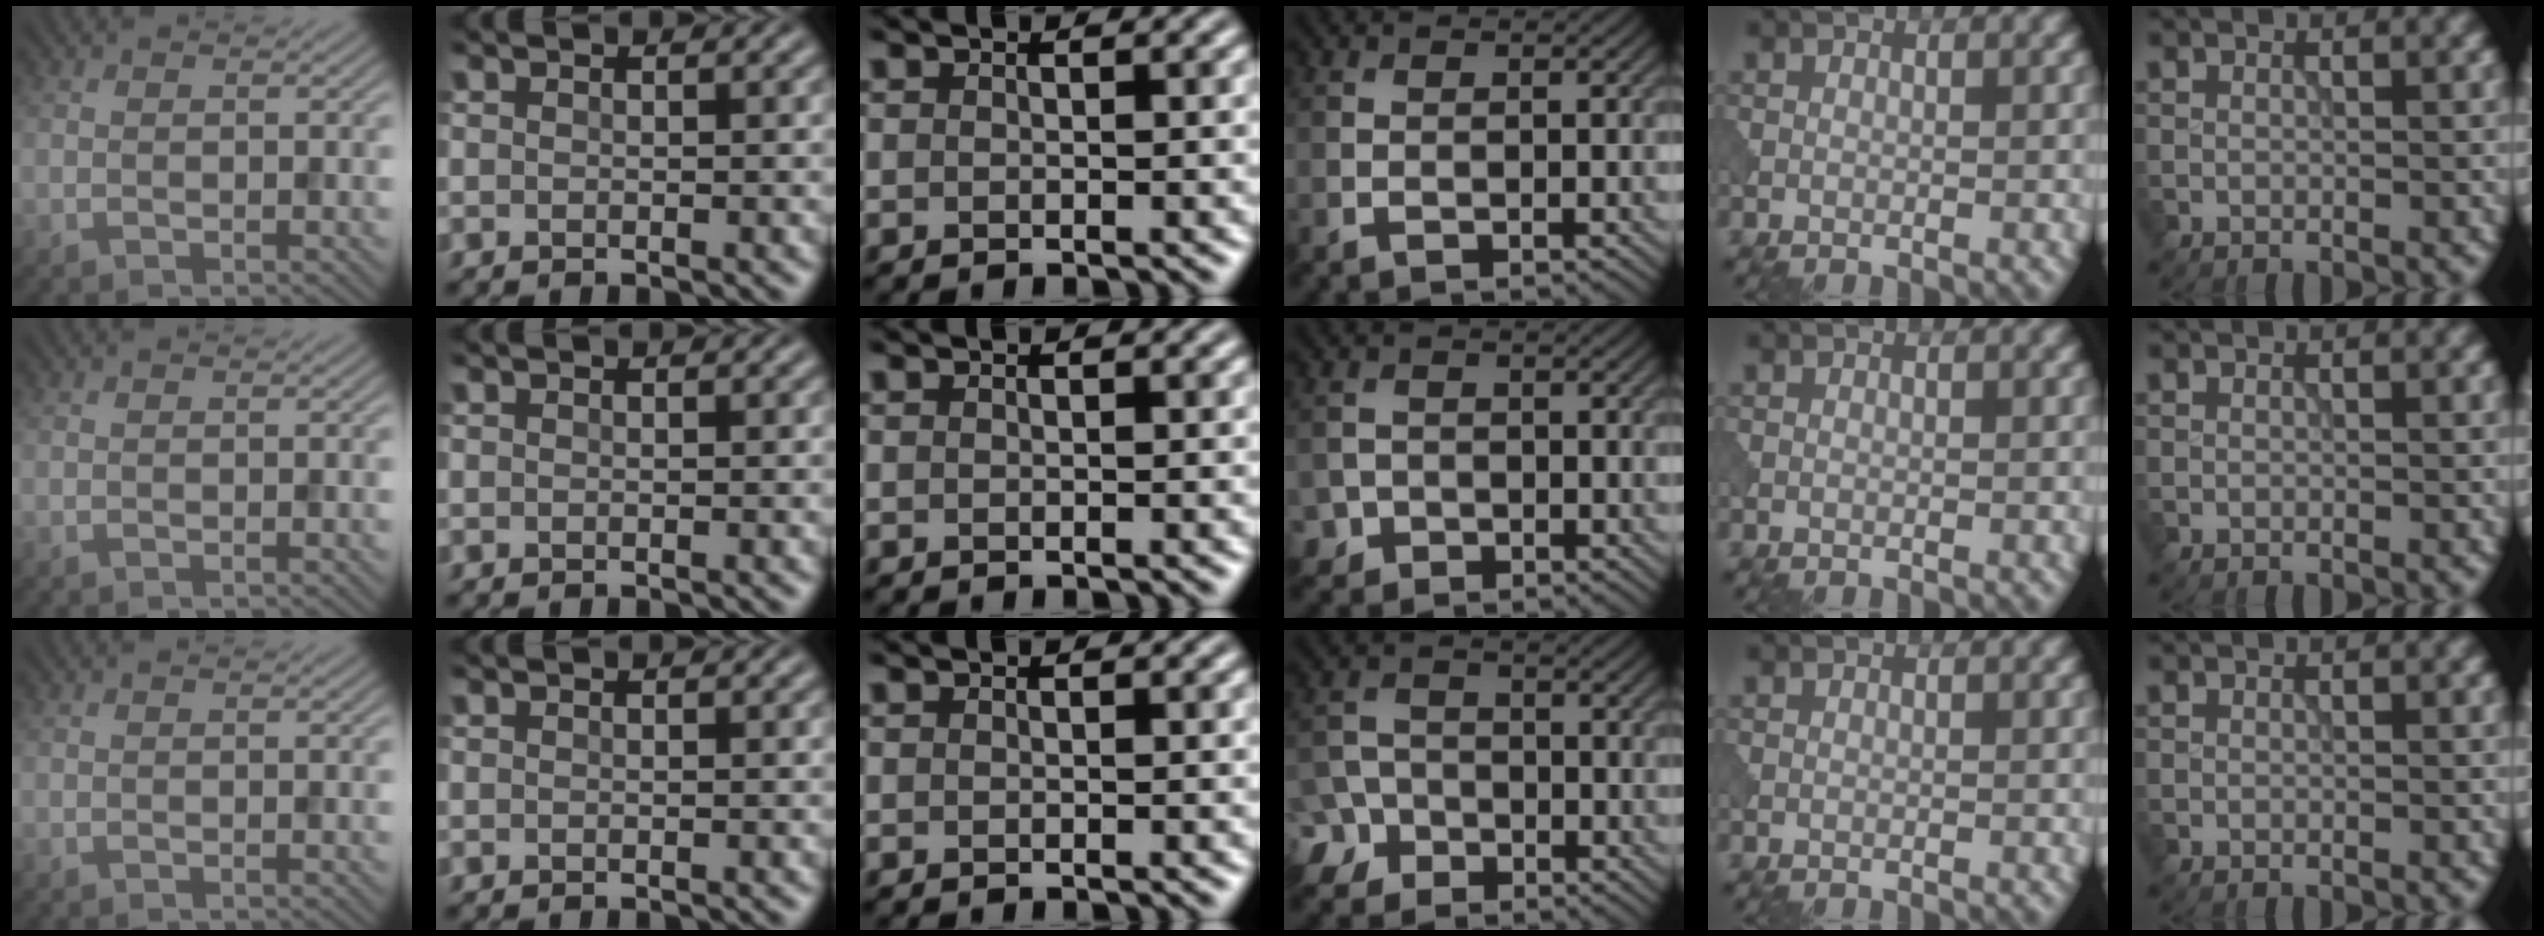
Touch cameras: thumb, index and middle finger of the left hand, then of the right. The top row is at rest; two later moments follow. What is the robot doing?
{"motion": "open", "object": "sandwich press"}